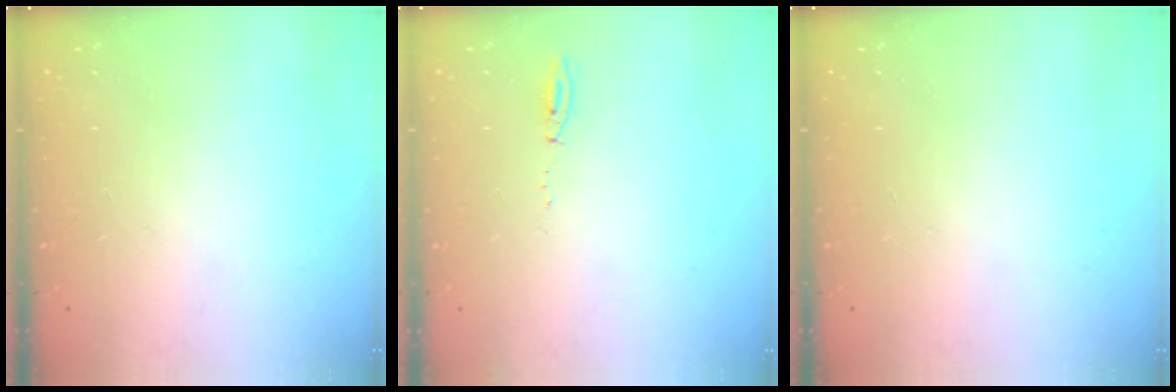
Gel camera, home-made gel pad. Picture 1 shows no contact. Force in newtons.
{"total": 4.8, "press": 4.7, "slide": 1.0}
{"total": 0.0}